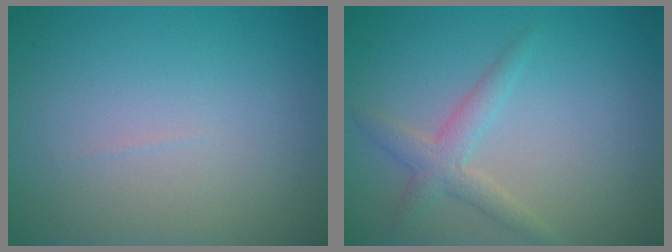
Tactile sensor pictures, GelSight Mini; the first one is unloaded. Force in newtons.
{"total": 2.4, "press": 2.4, "slide": 0.1}